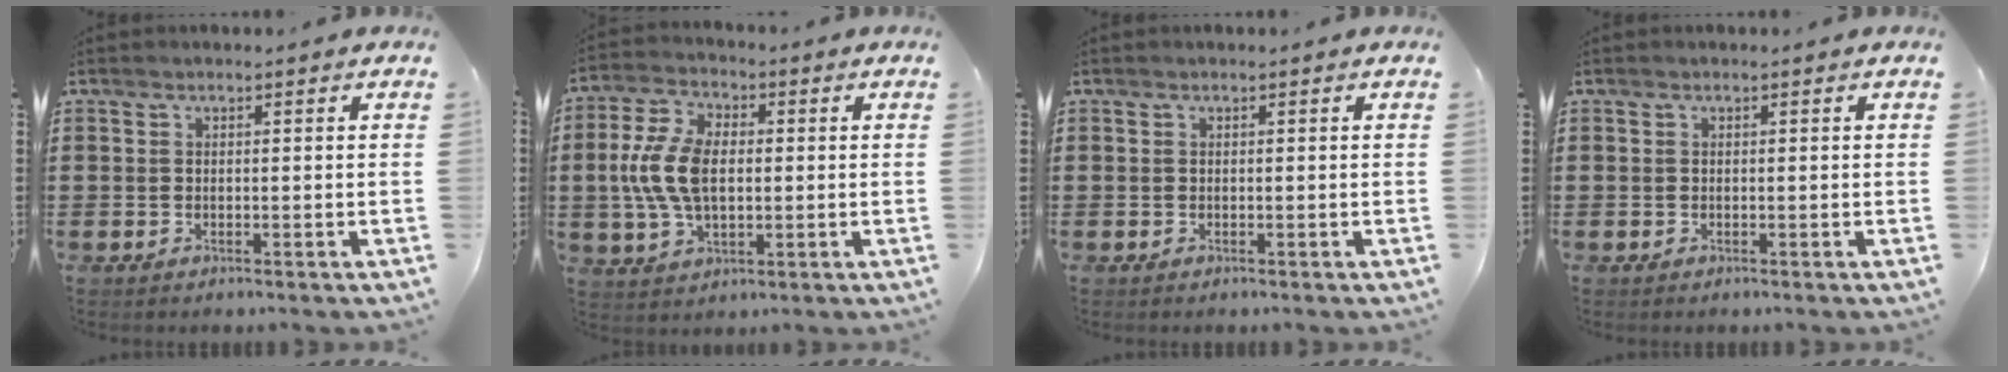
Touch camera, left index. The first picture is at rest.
{"total": 9.5, "force": [0.0, 5.8, 7.6], "torque": [-0.184, 0.009, -0.008]}
{"total": 0.0}
{"total": 0.0}